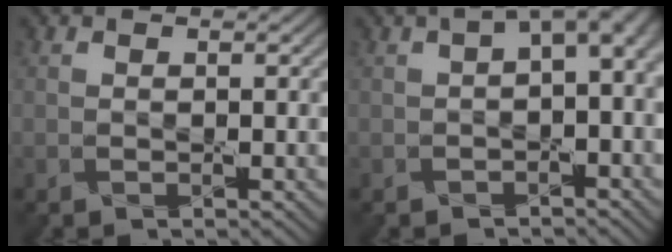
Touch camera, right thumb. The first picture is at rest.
{"total": 5.5, "force": [0.8, 2.6, 4.7], "torque": [-0.067, 0.003, 0.010]}